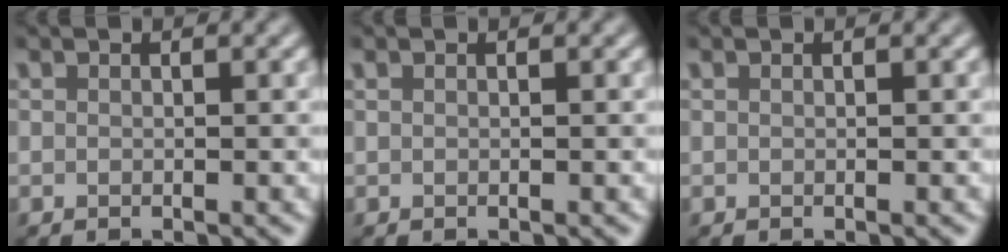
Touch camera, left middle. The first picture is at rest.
{"total": 0.0}
{"total": 0.0}